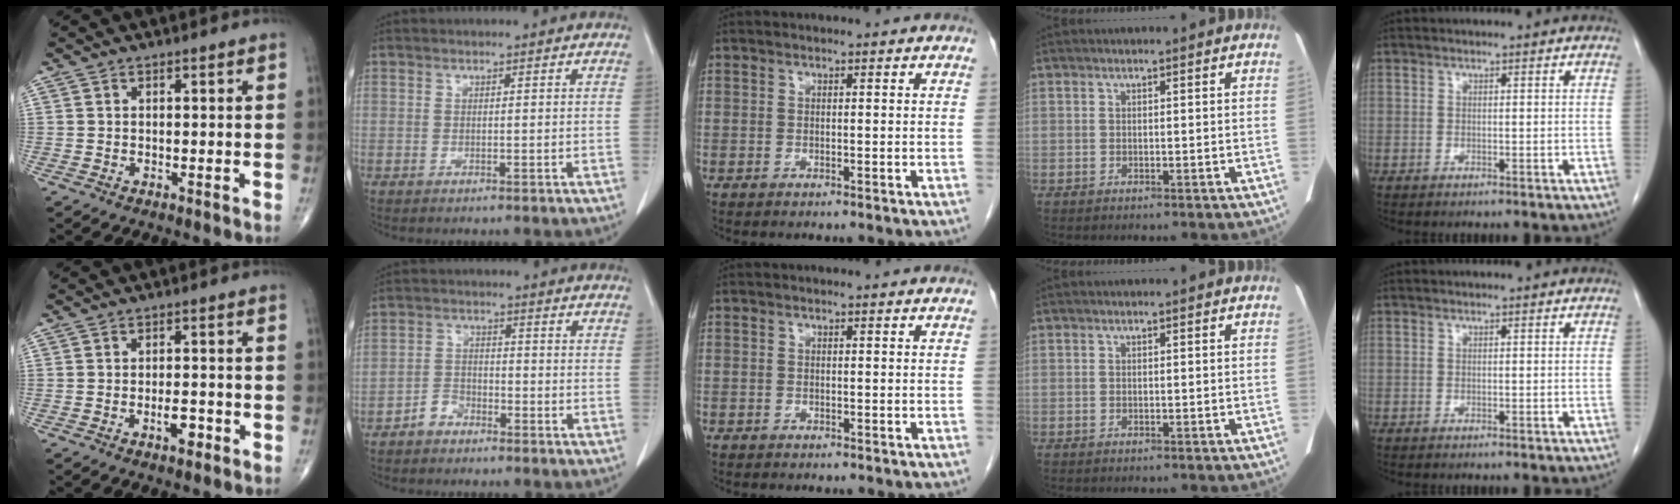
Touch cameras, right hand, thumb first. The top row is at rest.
{"thumb": {"total": 3.3, "force": [-1.5, 1.5, 2.6], "torque": [-0.031, 0.007, -0.025]}, "index": {"total": 3.3, "force": [-2.4, 2.1, 0.7], "torque": [-0.012, 0.010, -0.047]}, "middle": {"total": 1.2, "force": [-1.0, 0.5, 0.3], "torque": [-0.007, 0.001, -0.014]}}